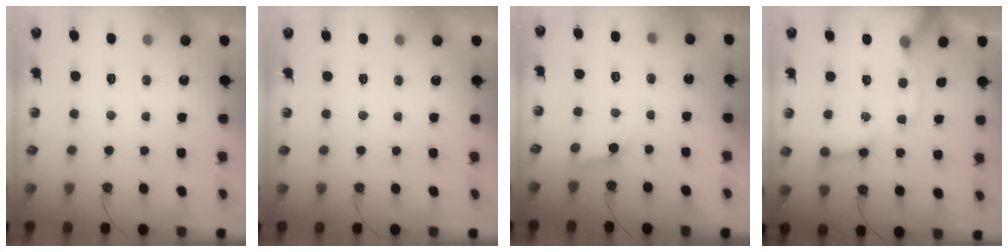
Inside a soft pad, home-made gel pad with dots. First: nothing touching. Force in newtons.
{"total": 0.0}
{"total": 4.1, "press": 4.1, "slide": 0.3}
{"total": 14.4, "press": 14.3, "slide": 1.9}